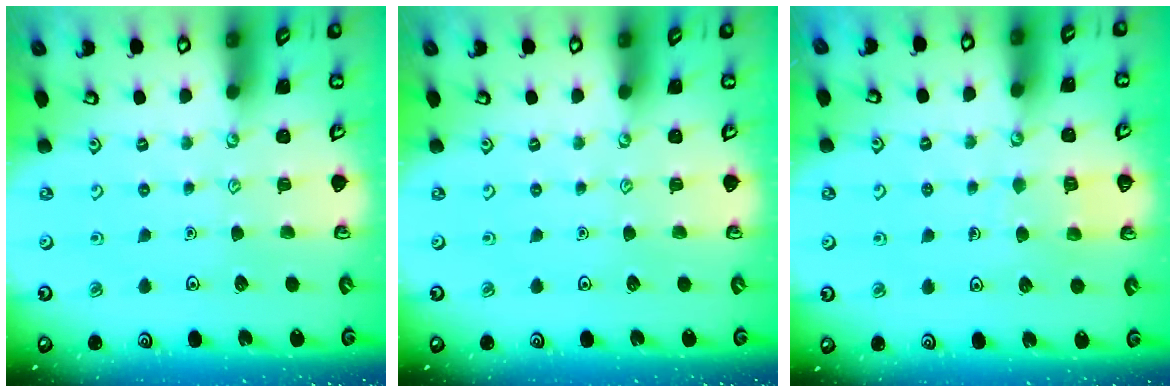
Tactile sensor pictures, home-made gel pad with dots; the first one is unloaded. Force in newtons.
{"total": 0.0}
{"total": 5.6, "press": 5.6, "slide": 0.2}